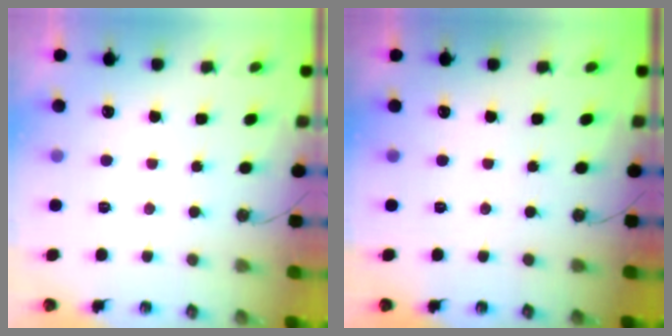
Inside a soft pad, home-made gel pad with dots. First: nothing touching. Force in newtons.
{"total": 0.0}